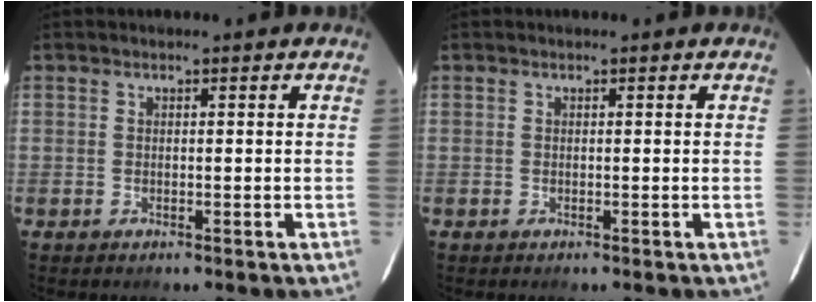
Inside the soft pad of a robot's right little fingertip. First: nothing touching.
{"total": 0.0}